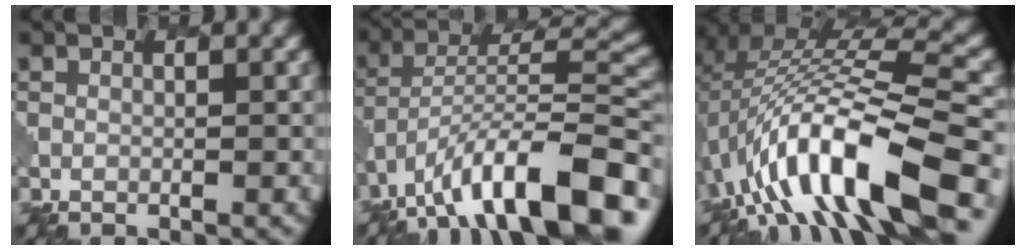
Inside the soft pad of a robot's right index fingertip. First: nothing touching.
{"total": 13.7, "force": [-8.5, 4.4, 9.9], "torque": [-0.156, 0.020, -0.142]}
{"total": 13.4, "force": [-4.6, 4.5, 11.7], "torque": [-0.208, 0.022, -0.066]}